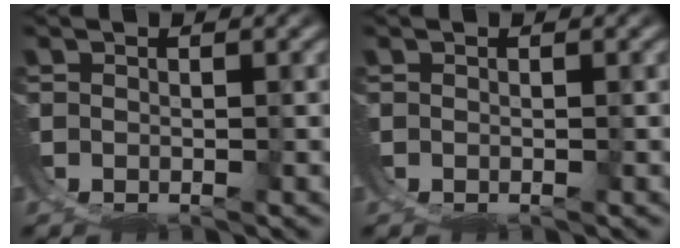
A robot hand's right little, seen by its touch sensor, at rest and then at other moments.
{"total": 0.0}